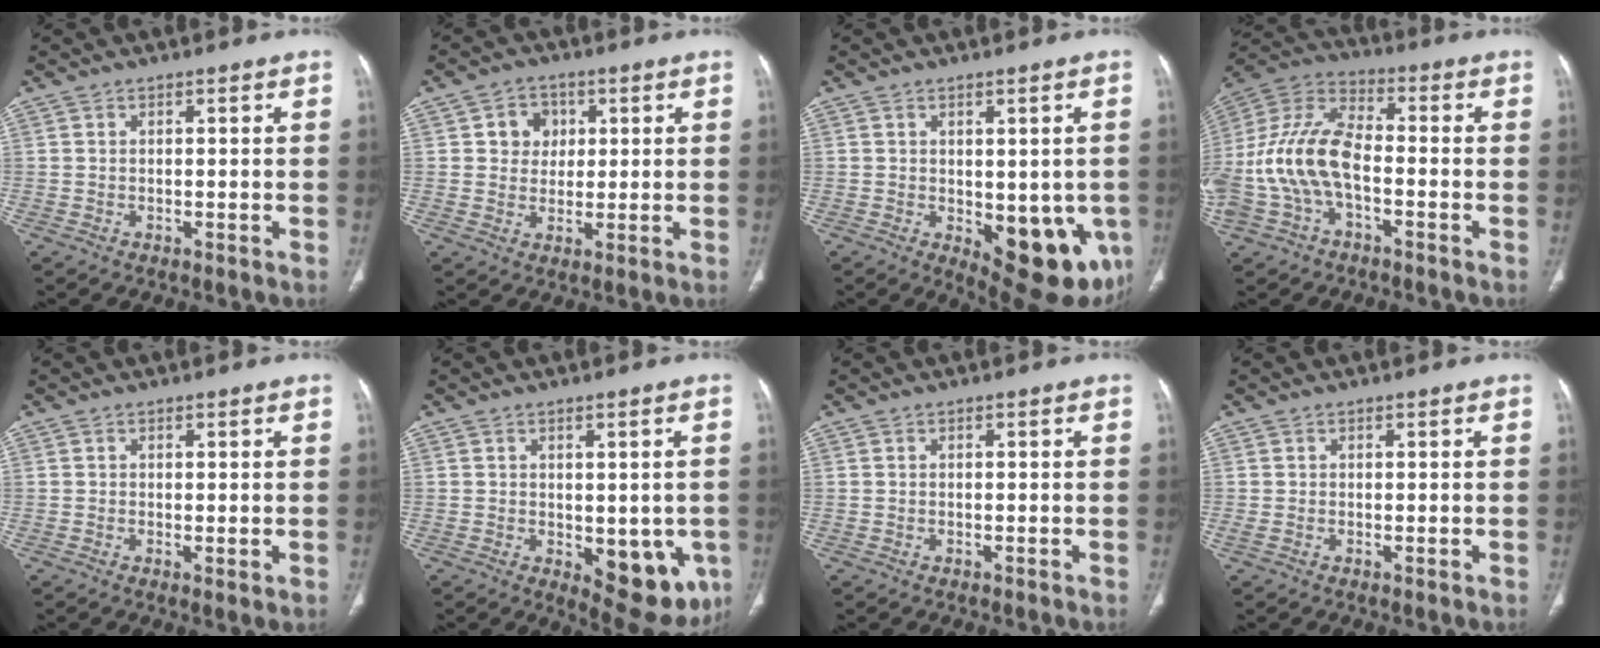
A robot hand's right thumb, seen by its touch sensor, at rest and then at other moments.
{"total": 5.7, "force": [1.5, 5.1, 2.2], "torque": [-0.004, 0.001, 0.022]}
{"total": 14.6, "force": [-3.8, 6.9, 12.3], "torque": [-0.125, -0.018, -0.029]}
{"total": 17.6, "force": [-3.5, 9.9, 14.1], "torque": [-0.302, 0.039, -0.065]}
{"total": 1.1, "force": [0.0, 0.4, 1.0], "torque": [-0.021, -0.007, 0.000]}
{"total": 11.8, "force": [-3.0, 6.0, 9.7], "torque": [-0.083, -0.014, -0.022]}
{"total": 0.0}
{"total": 0.9, "force": [0.0, 0.4, 0.9], "torque": [-0.023, -0.005, -0.001]}